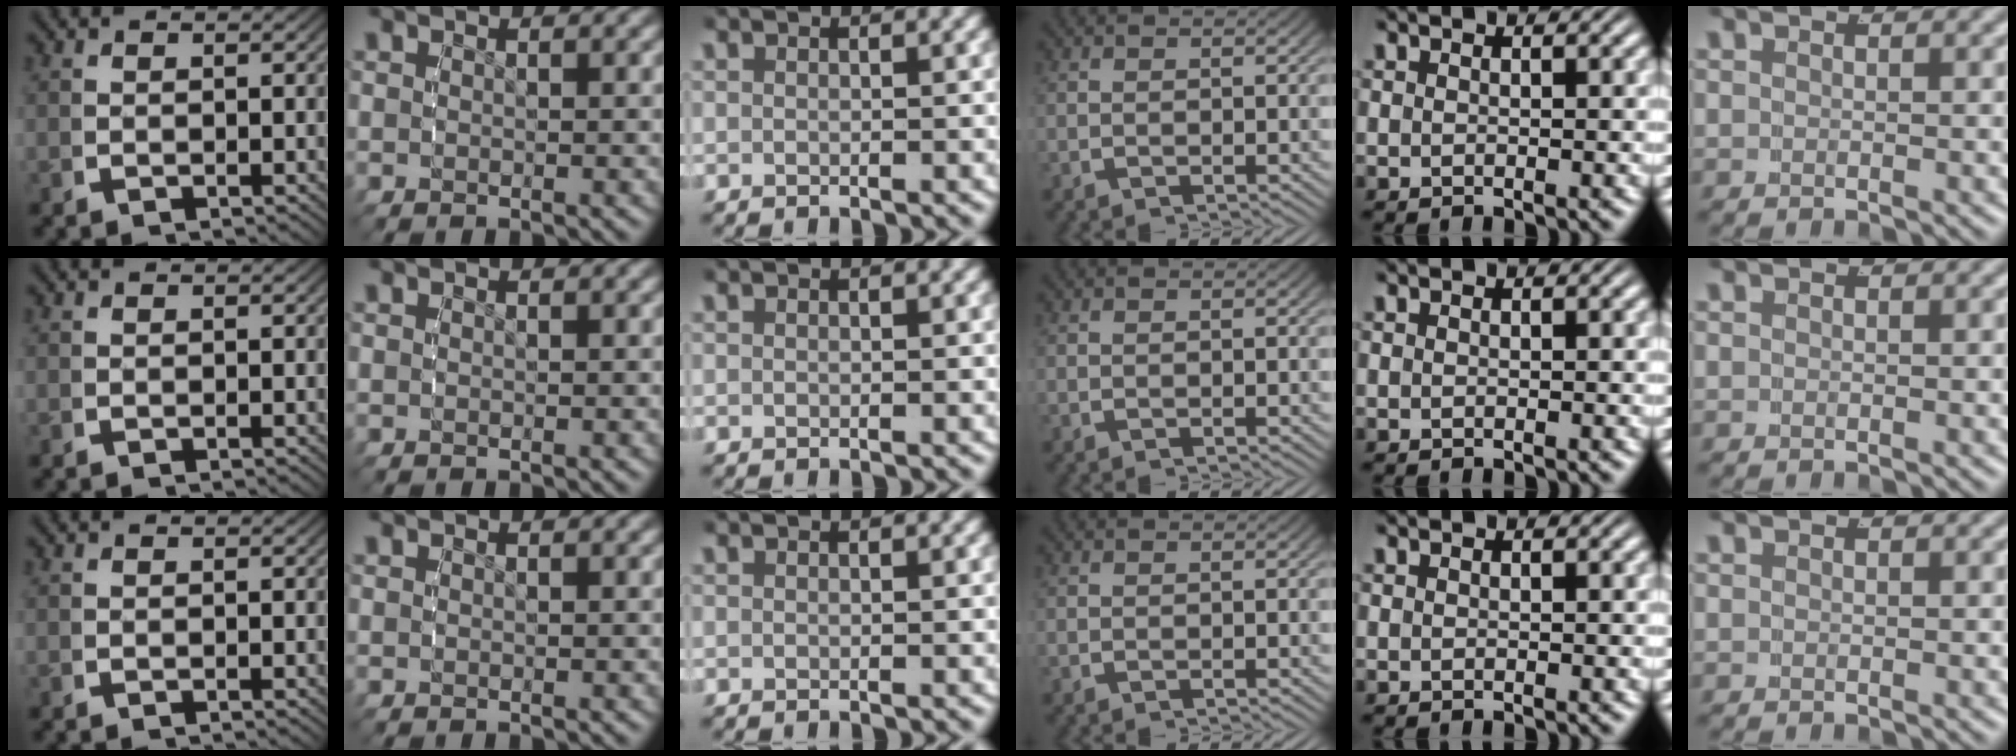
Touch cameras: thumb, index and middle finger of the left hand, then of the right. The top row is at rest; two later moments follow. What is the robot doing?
{"motion": "reach", "object": "photo album"}